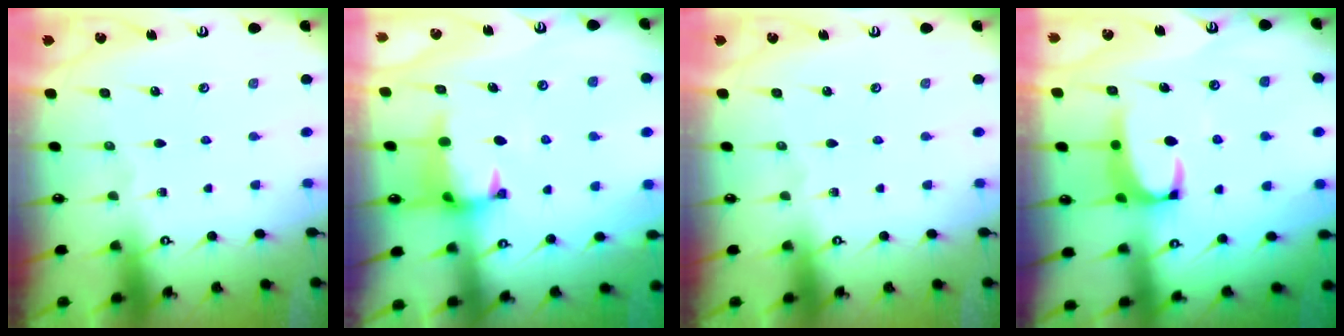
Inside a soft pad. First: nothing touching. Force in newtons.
{"total": 1.3, "press": 1.0, "slide": 0.8}
{"total": 0.0}
{"total": 2.2, "press": 2.0, "slide": 0.9}